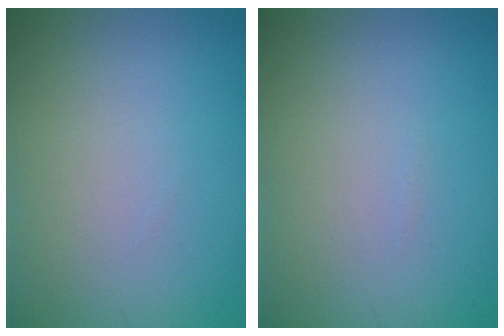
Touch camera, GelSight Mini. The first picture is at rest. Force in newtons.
{"total": 0.0}